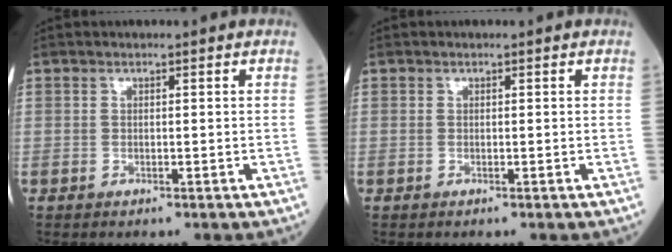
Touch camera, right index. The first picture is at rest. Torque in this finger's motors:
{"motor_torque": [-0.12, -0.06, -0.08, 0.00]}